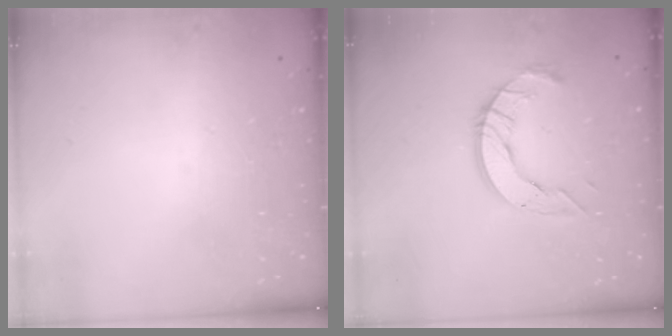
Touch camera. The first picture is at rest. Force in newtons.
{"total": 9.7, "press": 9.6, "slide": 0.9}